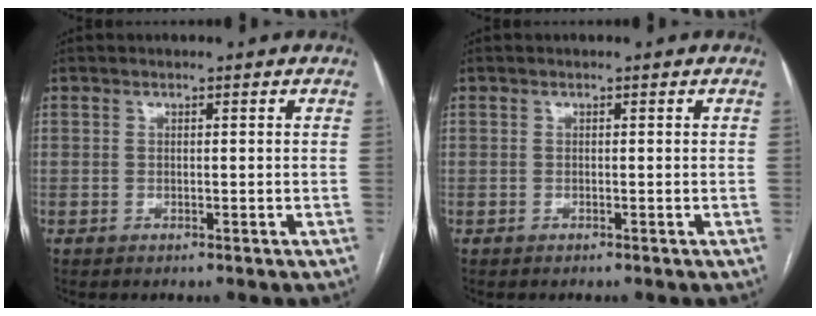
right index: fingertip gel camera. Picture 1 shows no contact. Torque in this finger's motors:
{"motor_torque": [-0.22, -0.02, -0.02, 0.00]}